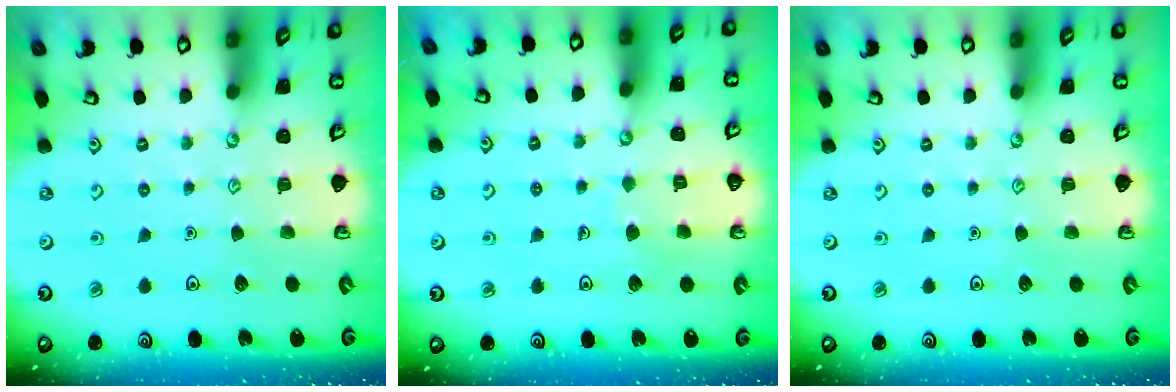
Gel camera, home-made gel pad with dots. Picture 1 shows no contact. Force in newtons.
{"total": 4.8, "press": 4.8, "slide": 0.4}
{"total": 0.0}